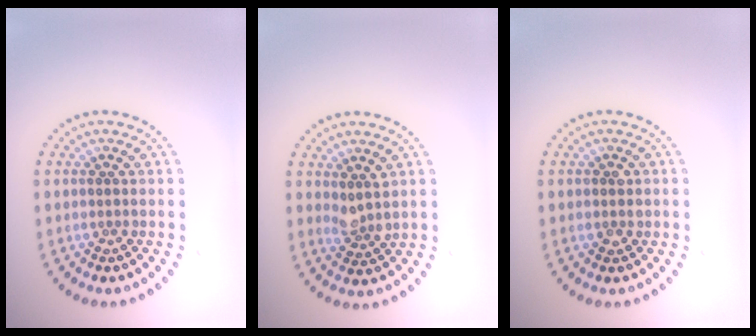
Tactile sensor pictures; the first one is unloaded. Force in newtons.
{"total": 1.9, "press": 1.5, "slide": 1.2}
{"total": 1.2, "press": 1.1, "slide": 0.3}